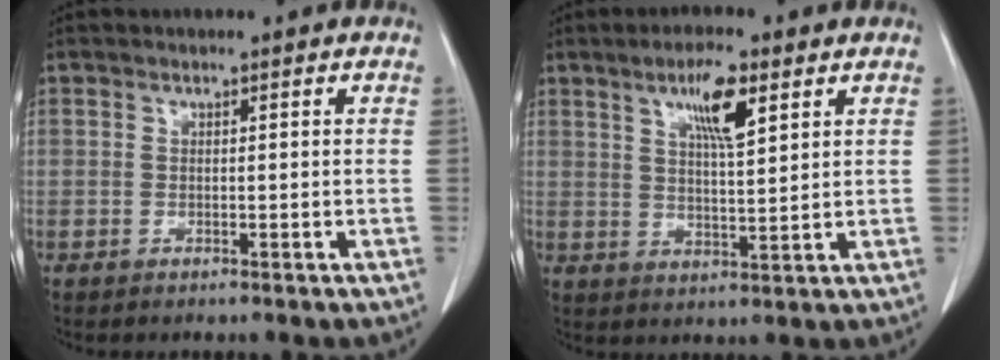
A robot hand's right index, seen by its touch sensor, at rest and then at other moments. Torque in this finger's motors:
{"motor_torque": [0.27, 0.25, 0.30, 0.09]}